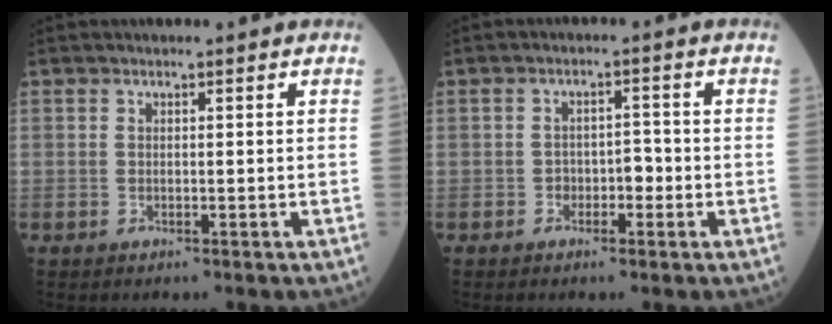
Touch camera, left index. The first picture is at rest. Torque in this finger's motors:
{"motor_torque": [-0.08, 0.22, 0.04, -0.01]}